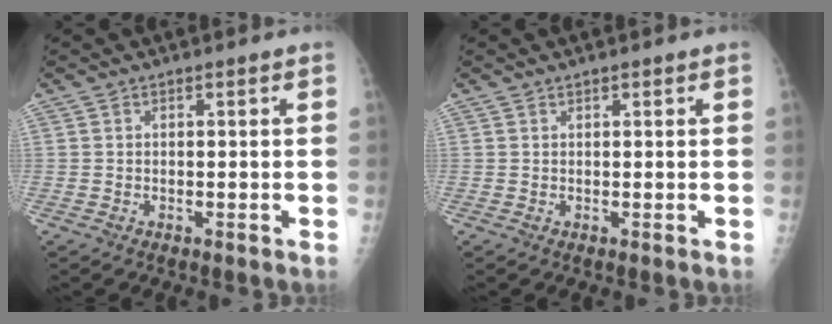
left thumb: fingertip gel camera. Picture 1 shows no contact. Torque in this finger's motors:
{"motor_torque": [-0.24, 0.05, 0.13, 0.09, 0.01]}